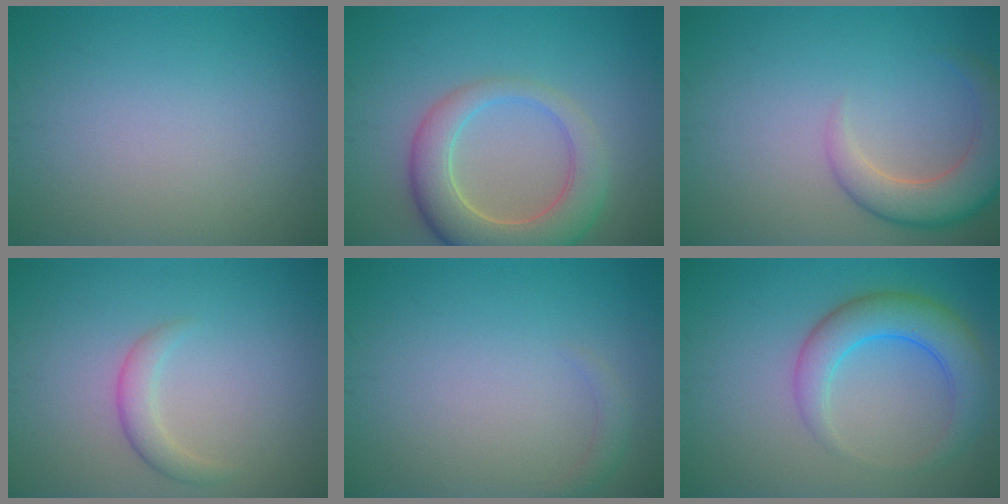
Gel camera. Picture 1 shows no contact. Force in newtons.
{"total": 6.6, "press": 6.5, "slide": 0.8}
{"total": 5.0, "press": 5.0, "slide": 0.4}
{"total": 2.5, "press": 2.5, "slide": 0.1}
{"total": 0.9, "press": 0.9, "slide": 0.1}
{"total": 5.1, "press": 5.1, "slide": 0.2}